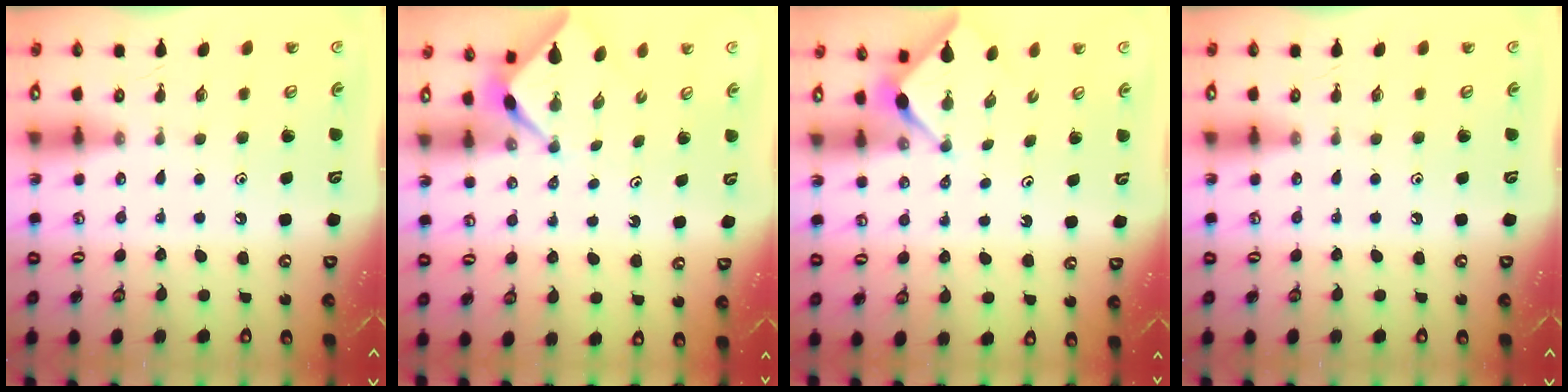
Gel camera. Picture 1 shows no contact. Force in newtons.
{"total": 2.4, "press": 2.4, "slide": 0.3}
{"total": 3.0, "press": 3.0, "slide": 0.4}
{"total": 0.0}